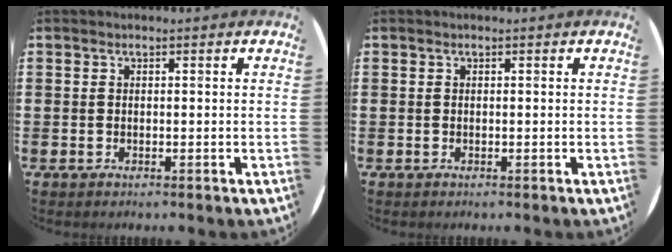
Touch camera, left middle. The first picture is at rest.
{"total": 0.0}